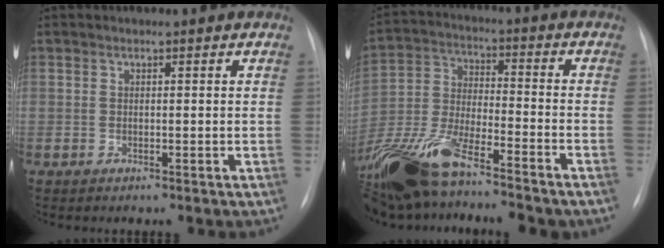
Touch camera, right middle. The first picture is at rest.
{"total": 17.9, "force": [-13.4, 4.0, 11.1], "torque": [-0.260, -0.023, -0.246]}